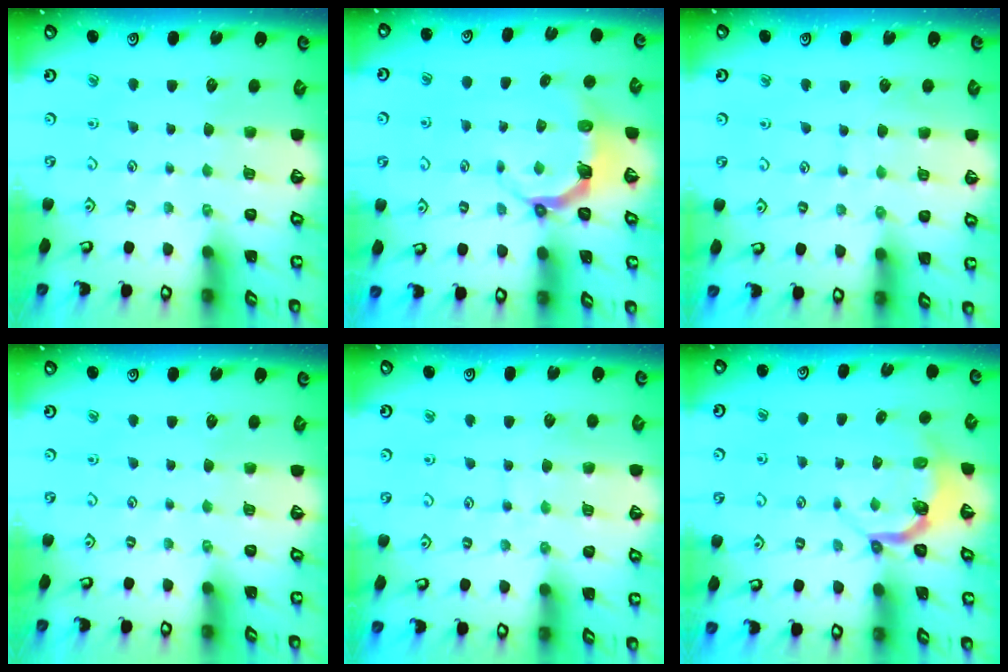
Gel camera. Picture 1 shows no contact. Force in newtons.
{"total": 5.9, "press": 4.4, "slide": 4.0}
{"total": 6.6, "press": 6.6, "slide": 0.4}
{"total": 0.0}
{"total": 7.1, "press": 7.0, "slide": 0.6}
{"total": 4.6, "press": 3.1, "slide": 3.3}